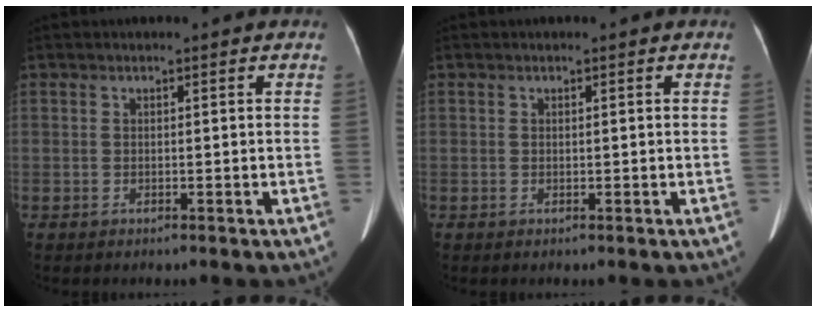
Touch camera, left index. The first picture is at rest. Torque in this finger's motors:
{"motor_torque": [0.00, 0.00, 0.00, 0.00]}